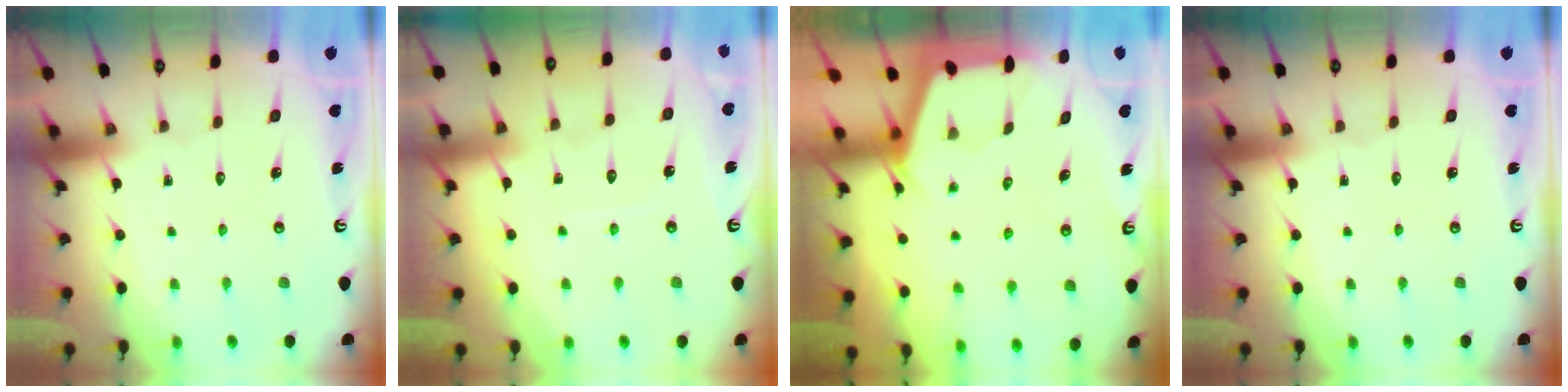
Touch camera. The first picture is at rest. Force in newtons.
{"total": 3.7, "press": 3.7, "slide": 0.2}
{"total": 2.2, "press": 2.2, "slide": 0.3}
{"total": 0.0}